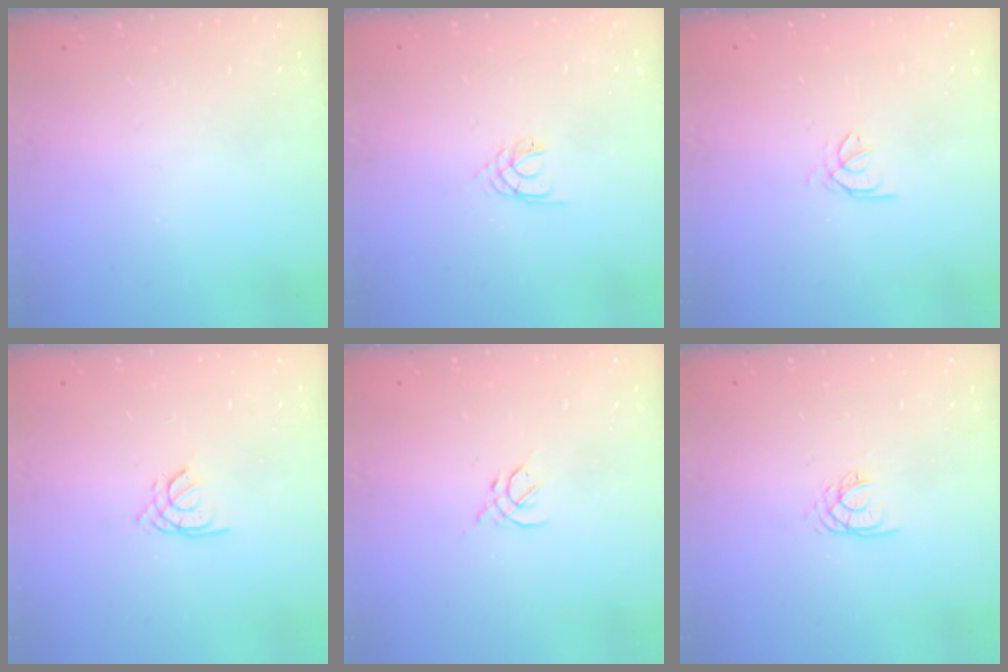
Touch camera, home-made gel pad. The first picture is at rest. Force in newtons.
{"total": 1.6, "press": 1.6, "slide": 0.3}
{"total": 0.9, "press": 0.8, "slide": 0.4}
{"total": 1.5, "press": 1.4, "slide": 0.4}
{"total": 2.6, "press": 2.5, "slide": 0.7}
{"total": 1.8, "press": 1.8, "slide": 0.2}